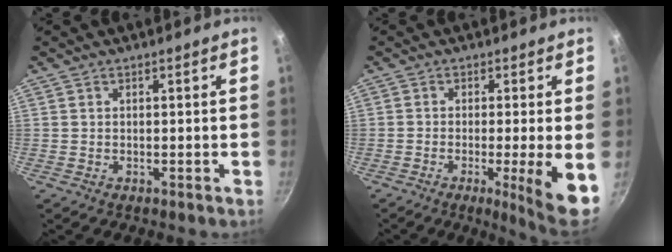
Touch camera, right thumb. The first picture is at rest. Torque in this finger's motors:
{"motor_torque": [1.04, 1.69, 0.07, 0.03, 0.05]}